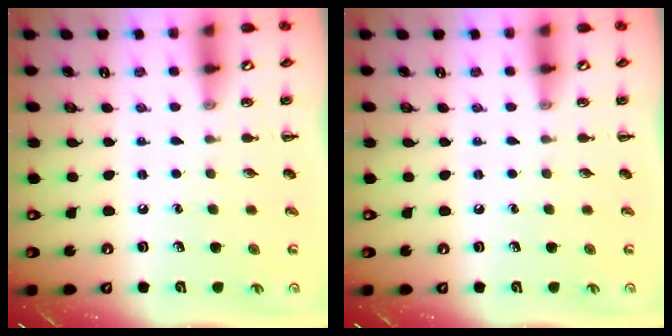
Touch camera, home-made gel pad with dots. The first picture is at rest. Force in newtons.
{"total": 0.0}